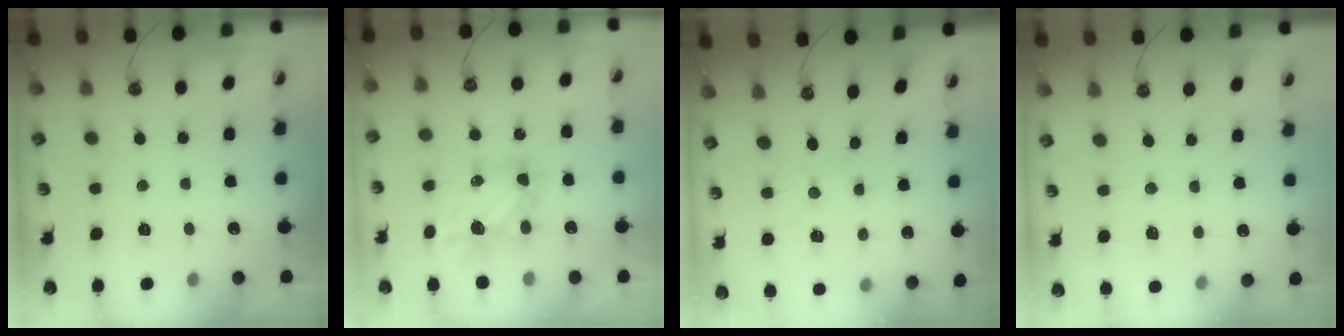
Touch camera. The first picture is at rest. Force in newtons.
{"total": 5.9, "press": 5.9, "slide": 0.3}
{"total": 0.0}
{"total": 5.3, "press": 5.3, "slide": 0.6}